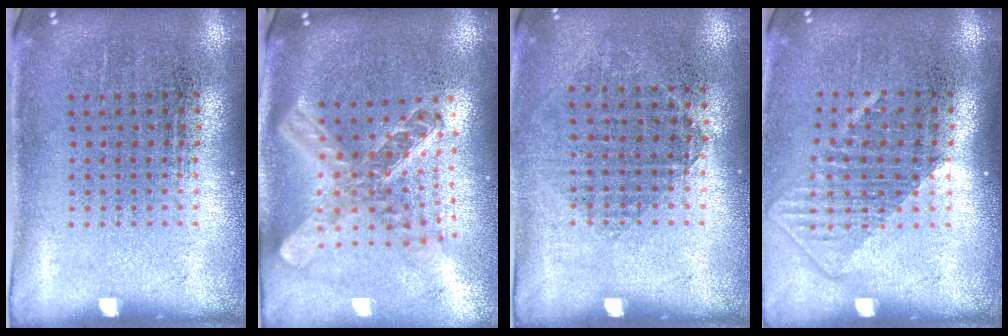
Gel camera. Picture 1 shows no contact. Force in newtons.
{"total": 2.4, "press": 1.9, "slide": 1.5}
{"total": 0.8, "press": 0.8, "slide": 0.3}
{"total": 1.4, "press": 1.1, "slide": 0.9}